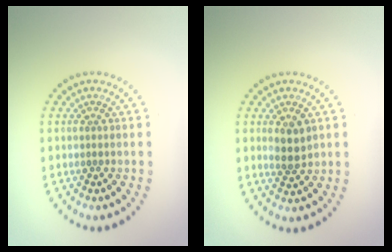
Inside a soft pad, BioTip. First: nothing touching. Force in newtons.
{"total": 2.4, "press": 2.2, "slide": 0.8}